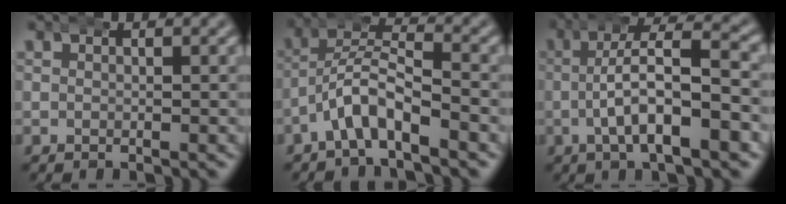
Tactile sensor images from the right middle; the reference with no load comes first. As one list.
[{"total": 4.9, "force": [-1.8, 3.1, 3.3], "torque": [-0.060, -0.006, -0.040]}, {"total": 6.6, "force": [-1.1, 2.2, 6.1], "torque": [-0.091, 0.006, -0.023]}]